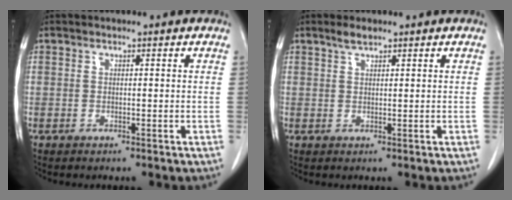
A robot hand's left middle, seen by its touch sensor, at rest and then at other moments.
{"total": 1.7, "force": [1.4, 0.3, 1.0], "torque": [-0.022, 0.002, 0.029]}